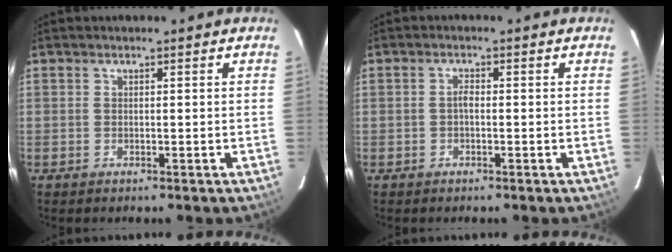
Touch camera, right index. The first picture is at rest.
{"total": 1.1, "force": [-0.3, 0.5, 0.9], "torque": [-0.018, 0.006, -0.007]}